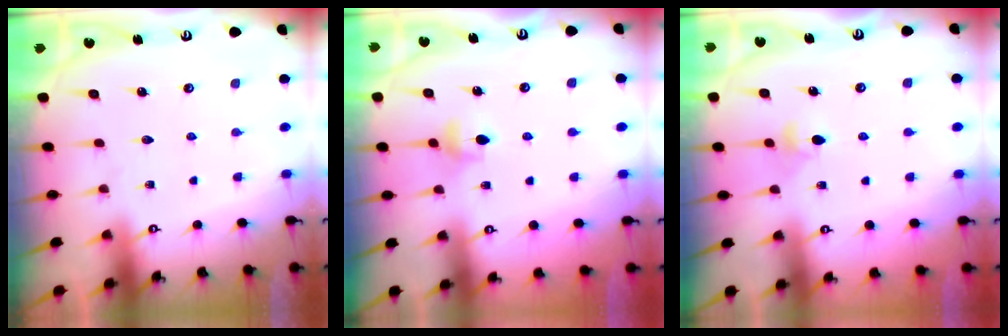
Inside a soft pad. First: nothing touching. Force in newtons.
{"total": 4.3, "press": 4.2, "slide": 0.7}
{"total": 4.7, "press": 4.7, "slide": 0.7}